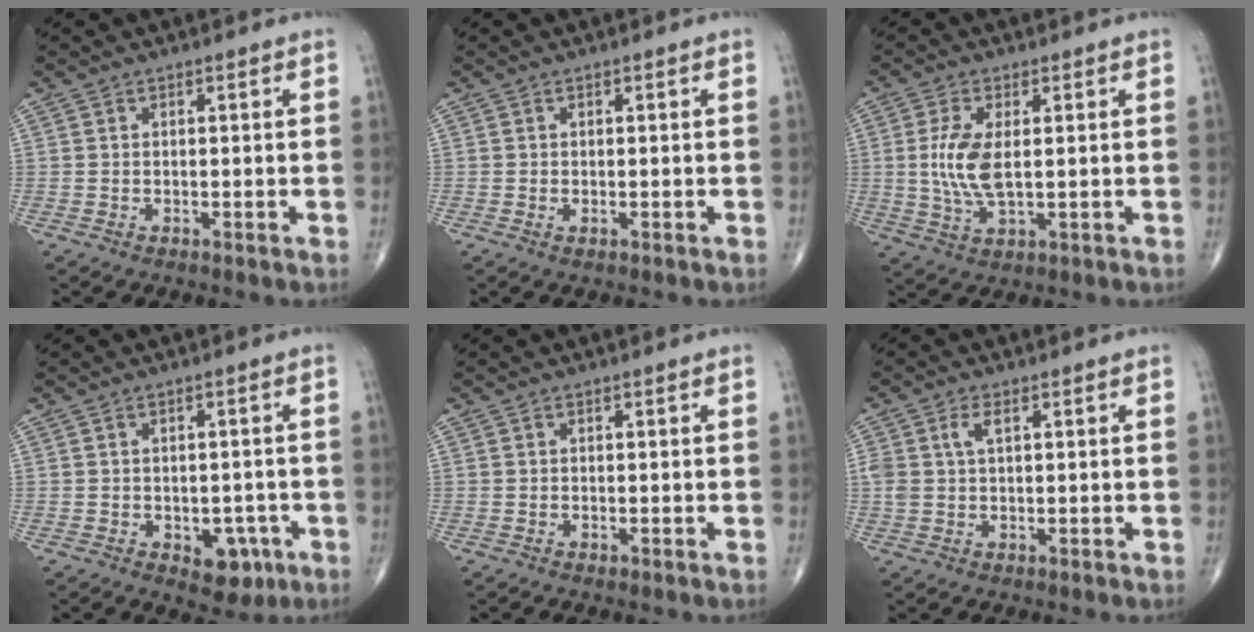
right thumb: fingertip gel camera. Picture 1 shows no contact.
{"total": 0.0}
{"total": 6.7, "force": [0.6, 2.7, 6.1], "torque": [-0.140, -0.009, 0.015]}
{"total": 6.0, "force": [-2.3, 3.9, 3.9], "torque": [-0.015, 0.011, -0.021]}
{"total": 0.0}
{"total": 3.6, "force": [1.2, 1.9, 2.8], "torque": [-0.069, 0.009, 0.025]}